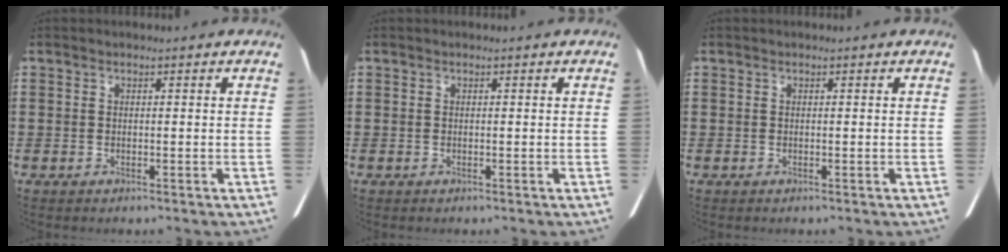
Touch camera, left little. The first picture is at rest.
{"total": 0.0}
{"total": 0.0}